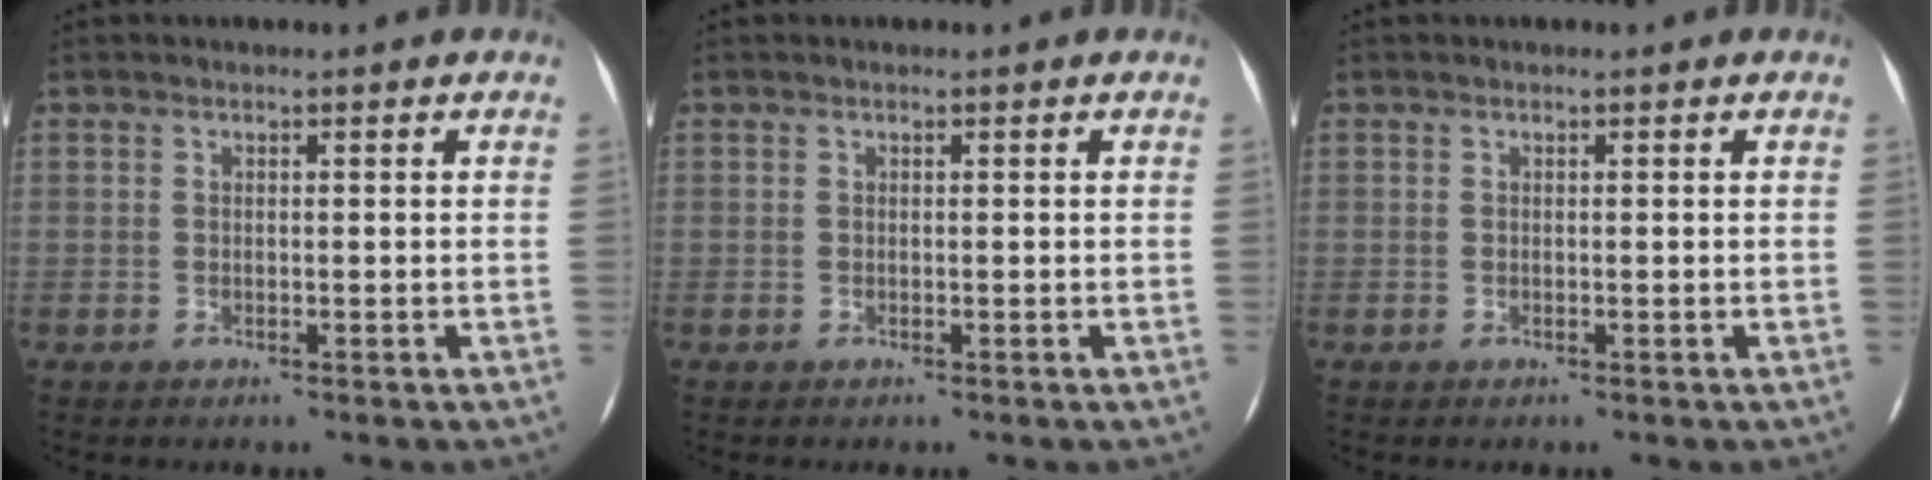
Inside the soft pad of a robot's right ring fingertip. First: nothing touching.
{"total": 0.0}
{"total": 0.0}